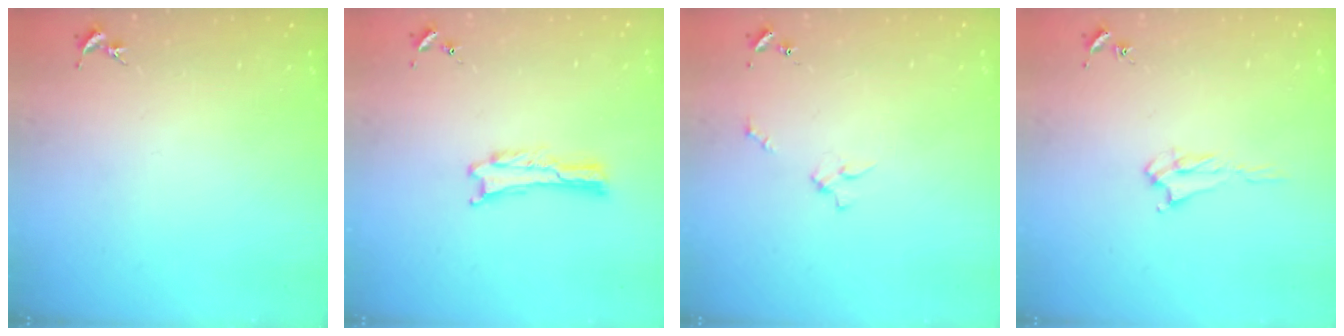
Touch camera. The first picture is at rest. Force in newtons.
{"total": 0.0}
{"total": 2.0, "press": 2.0, "slide": 0.2}
{"total": 3.1, "press": 3.1, "slide": 0.5}